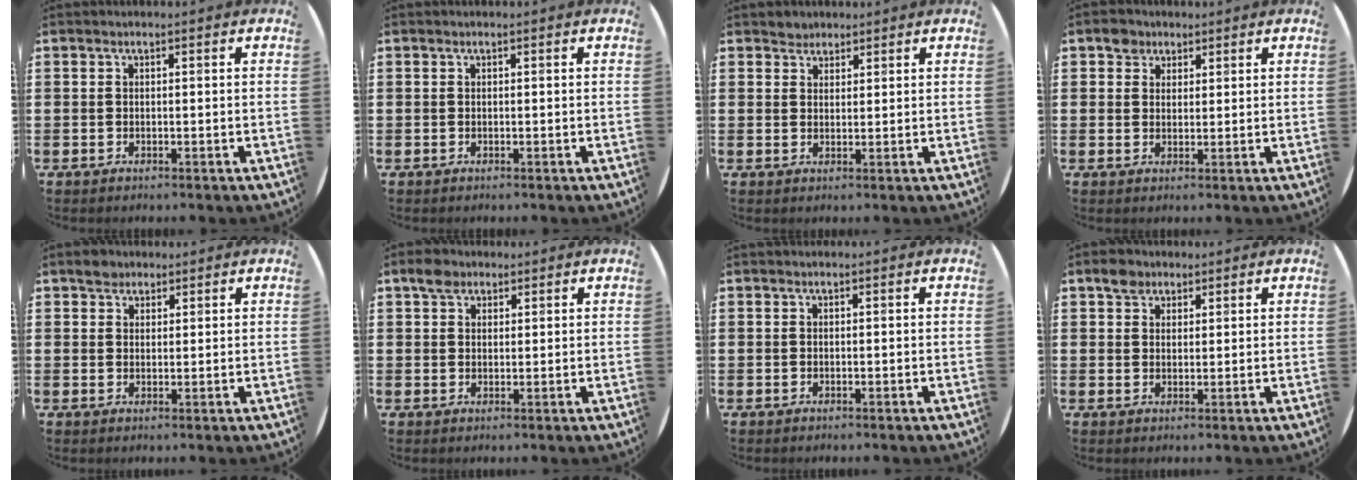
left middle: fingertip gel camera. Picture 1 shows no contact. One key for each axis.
{"total": 0.0}
{"total": 1.9, "fx": 1.7, "fy": 0.8, "fz": -0.2, "tx": 0.009, "ty": -0.001, "tz": 0.032}
{"total": 2.9, "fx": 2.1, "fy": 1.9, "fz": 0.2, "tx": 0.005, "ty": -0.001, "tz": 0.039}
{"total": 2.3, "fx": 1.9, "fy": 1.3, "fz": 0.1, "tx": 0.009, "ty": -0.001, "tz": 0.035}
{"total": 3.0, "fx": 2.3, "fy": 1.7, "fz": 0.9, "tx": -0.007, "ty": -0.001, "tz": 0.040}
{"total": 0.0}
{"total": 2.8, "fx": 2.2, "fy": 1.6, "fz": 0.6, "tx": -0.001, "ty": -0.001, "tz": 0.040}